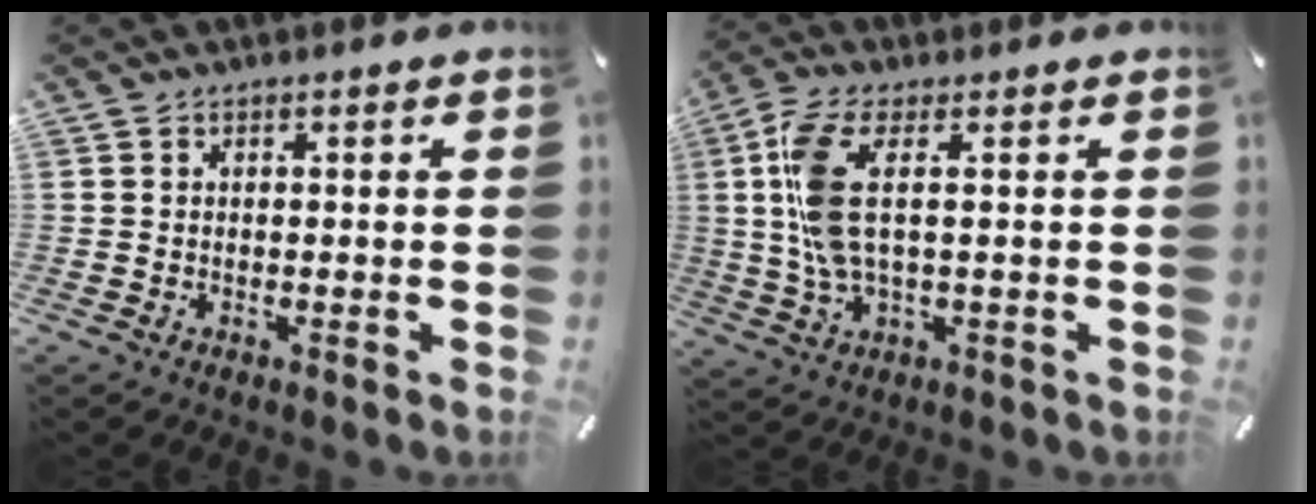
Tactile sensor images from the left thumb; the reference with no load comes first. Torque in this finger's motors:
{"motor_torque": [1.49, 2.53, 1.02, -0.52, 0.39]}